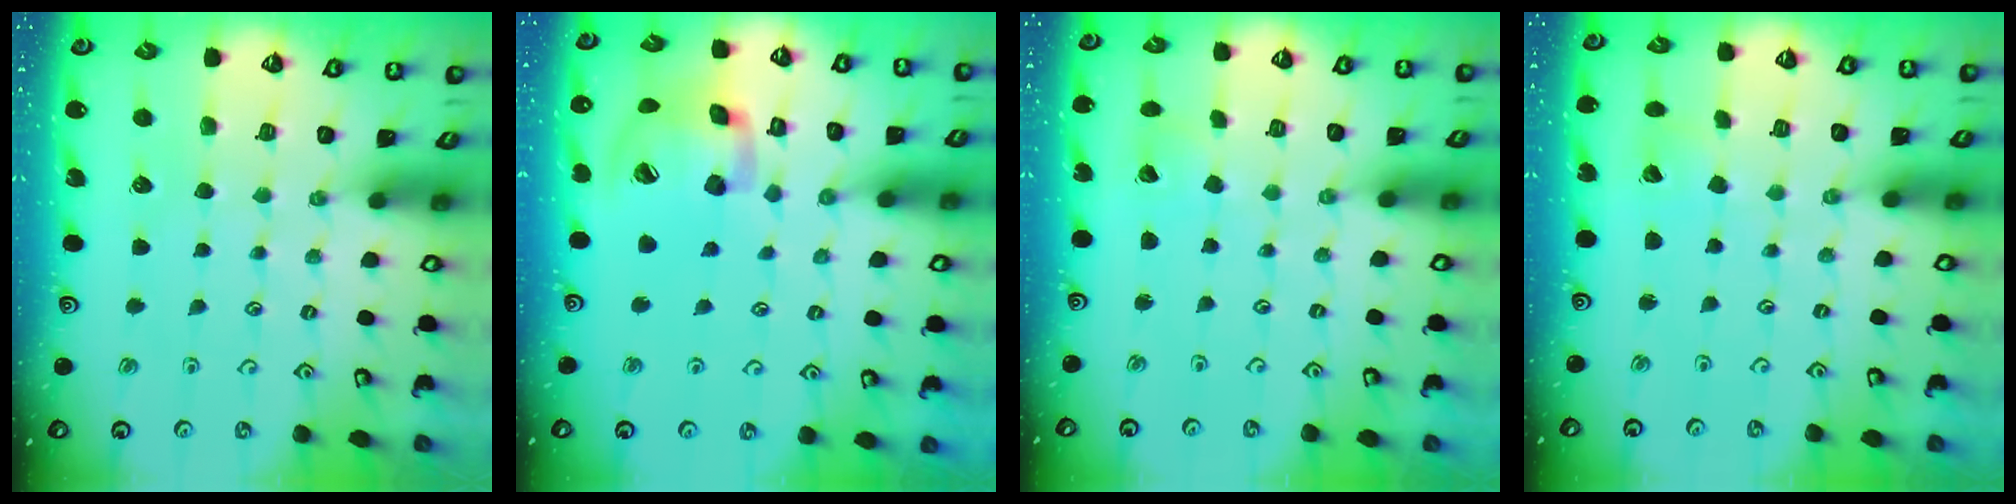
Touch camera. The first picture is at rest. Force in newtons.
{"total": 18.0, "press": 17.8, "slide": 2.8}
{"total": 2.8, "press": 2.8, "slide": 0.0}
{"total": 2.4, "press": 2.4, "slide": 0.2}